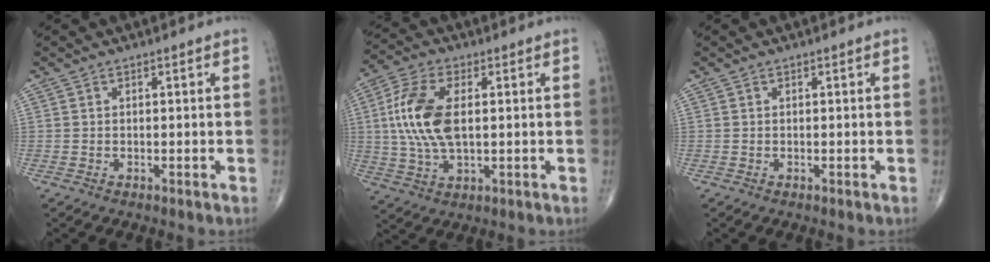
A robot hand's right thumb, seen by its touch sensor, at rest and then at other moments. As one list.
[{"total": 12.9, "force": [1.4, 6.5, 11.1], "torque": [-0.241, 0.004, 0.027]}, {"total": 0.0}]